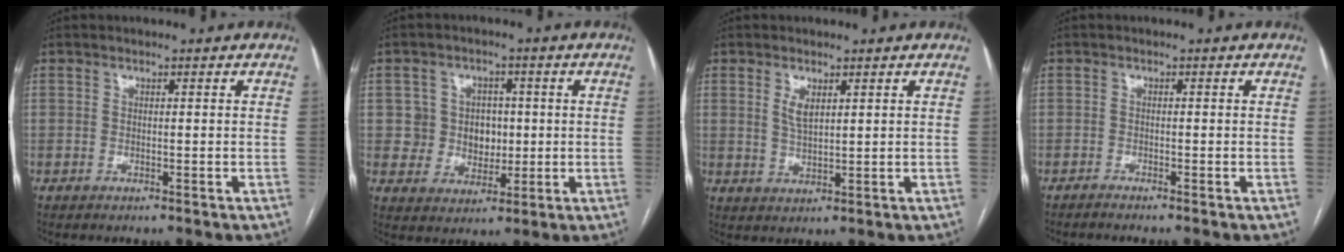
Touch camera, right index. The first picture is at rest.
{"total": 6.1, "force": [0.9, 5.8, 1.6], "torque": [-0.021, 0.019, 0.024]}
{"total": 2.9, "force": [1.4, 1.0, 2.4], "torque": [-0.052, -0.004, 0.033]}
{"total": 1.8, "force": [-1.6, -0.4, 0.8], "torque": [-0.009, 0.003, -0.024]}